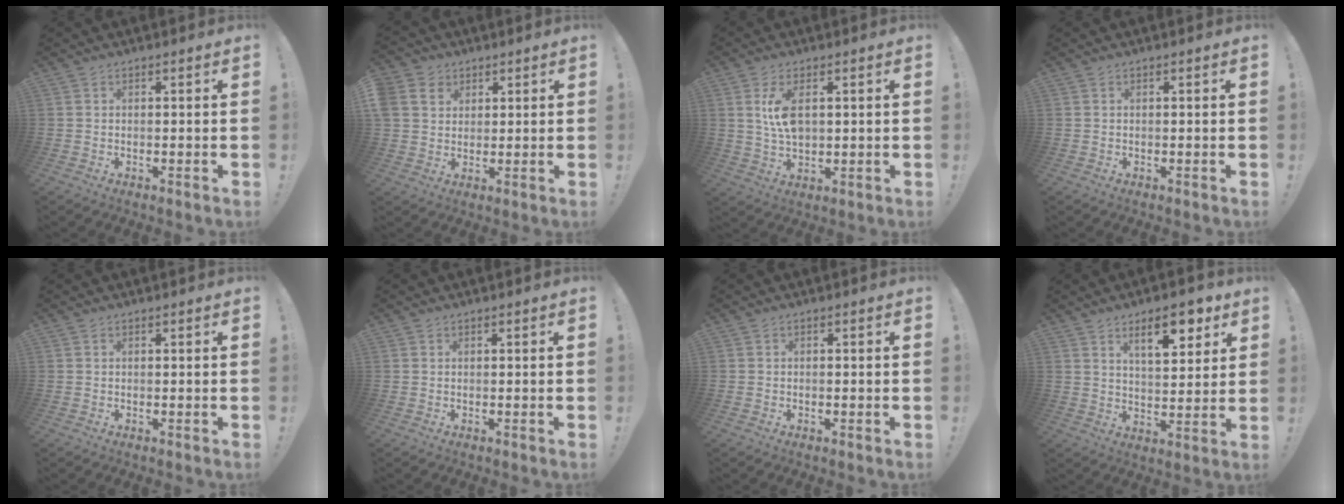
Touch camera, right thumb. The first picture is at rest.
{"total": 7.0, "force": [3.1, 5.9, 2.1], "torque": [-0.050, -0.009, 0.064]}
{"total": 7.8, "force": [1.9, 3.9, 6.5], "torque": [-0.116, -0.009, 0.028]}
{"total": 0.0}
{"total": 0.0}
{"total": 0.0}
{"total": 0.5, "force": [-0.4, 0.3, -0.1], "torque": [-0.007, 0.004, -0.006]}
{"total": 11.2, "force": [6.2, 4.2, 8.4], "torque": [-0.110, -0.025, 0.101]}